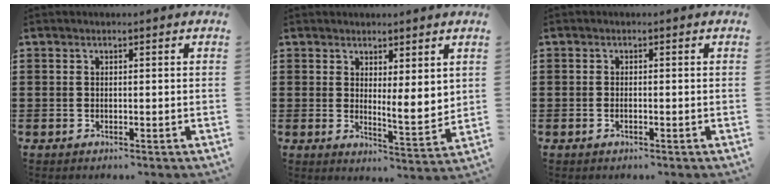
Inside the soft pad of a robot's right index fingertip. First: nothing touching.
{"total": 4.5, "force": [2.8, 1.4, 3.2], "torque": [-0.044, -0.021, 0.046]}
{"total": 0.7, "force": [-0.3, 0.1, 0.6], "torque": [-0.015, -0.007, -0.004]}